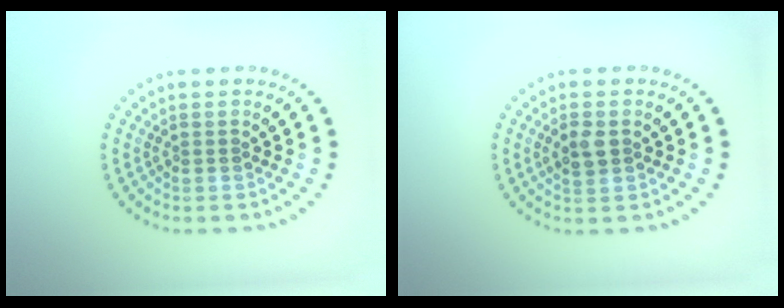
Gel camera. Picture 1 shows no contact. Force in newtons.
{"total": 1.9, "press": 1.8, "slide": 0.3}